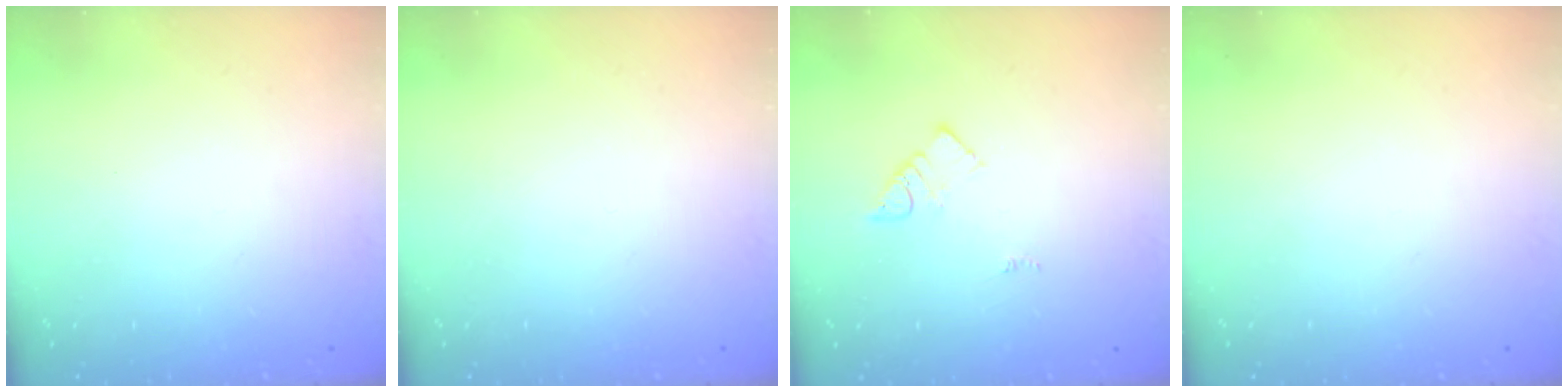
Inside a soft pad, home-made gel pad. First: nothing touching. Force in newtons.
{"total": 0.0}
{"total": 3.1, "press": 3.1, "slide": 0.2}
{"total": 0.0}